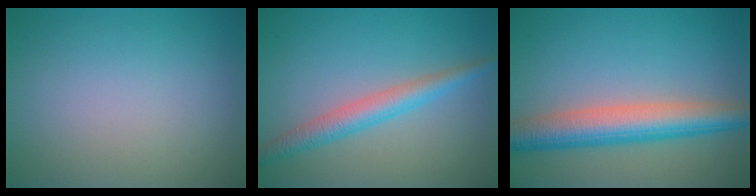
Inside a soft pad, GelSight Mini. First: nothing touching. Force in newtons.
{"total": 3.3, "press": 3.3, "slide": 0.1}
{"total": 6.7, "press": 6.7, "slide": 0.1}